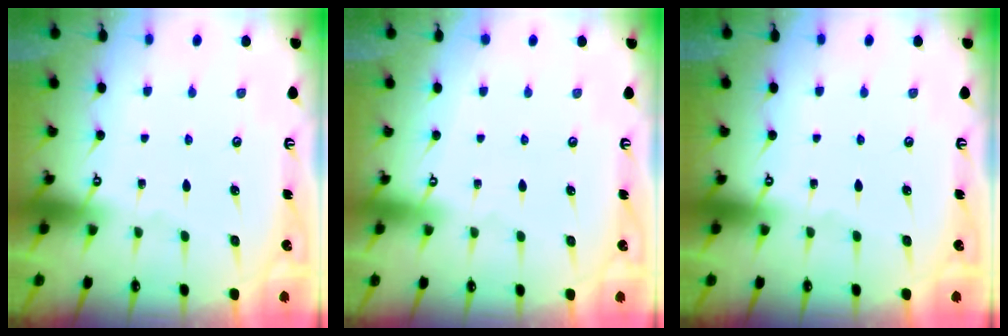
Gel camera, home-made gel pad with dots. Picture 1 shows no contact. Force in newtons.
{"total": 4.0, "press": 4.0, "slide": 0.1}
{"total": 0.0}